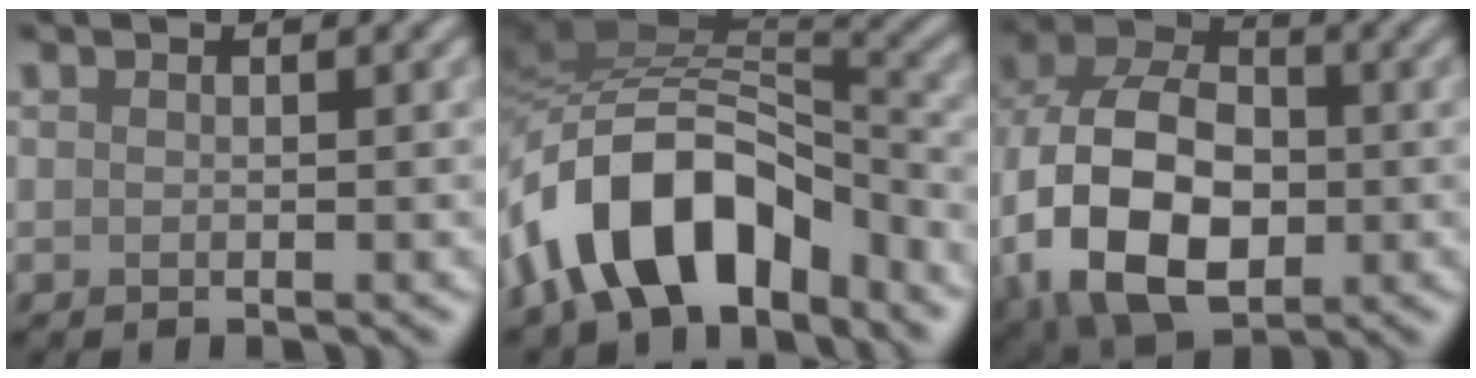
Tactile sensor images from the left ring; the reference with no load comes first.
{"total": 12.1, "force": [-6.5, 6.4, 7.9], "torque": [-0.127, 0.012, -0.130]}
{"total": 14.0, "force": [-2.9, 9.2, 10.2], "torque": [-0.213, -0.011, -0.063]}